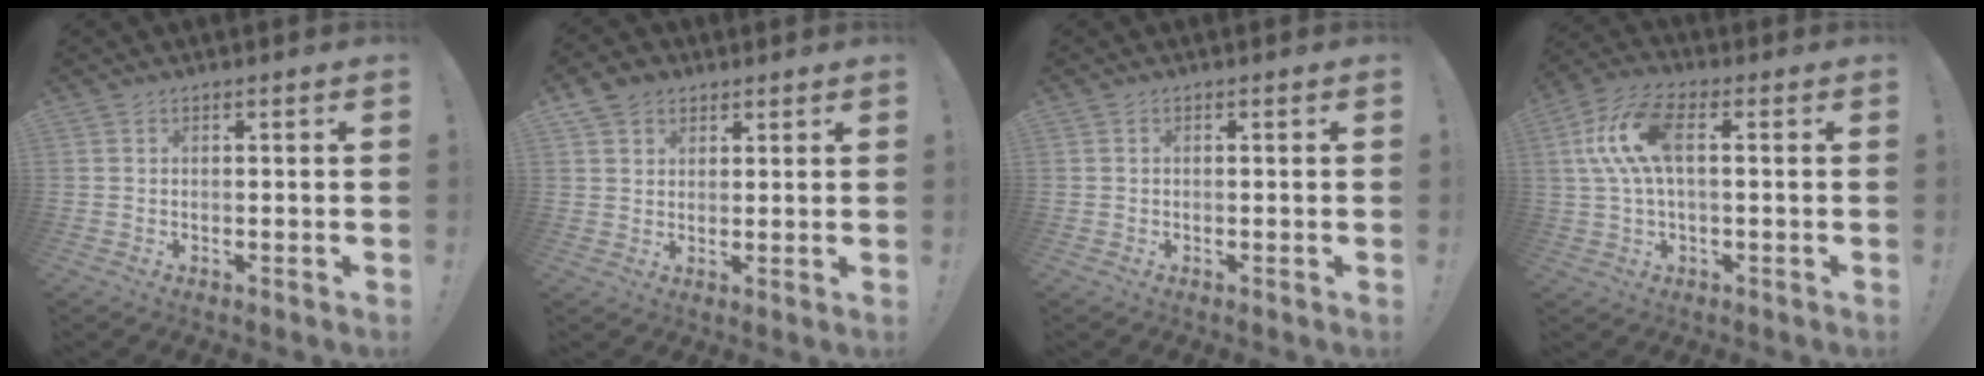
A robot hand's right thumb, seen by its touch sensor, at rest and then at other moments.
{"total": 5.5, "force": [3.2, 4.2, 1.4], "torque": [-0.015, -0.012, 0.062]}
{"total": 0.0}
{"total": 12.6, "force": [1.6, 5.6, 11.2], "torque": [-0.234, 0.009, 0.030]}